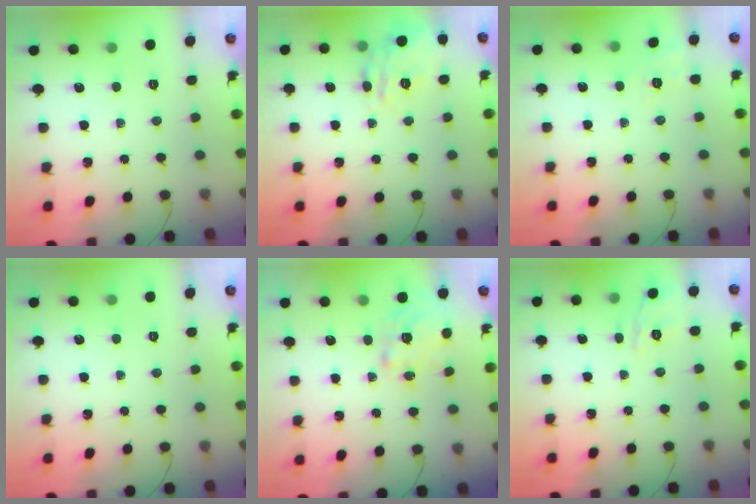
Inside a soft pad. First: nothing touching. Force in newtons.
{"total": 16.0, "press": 16.0, "slide": 0.9}
{"total": 2.4, "press": 1.2, "slide": 2.1}
{"total": 0.0}
{"total": 2.3, "press": 2.3, "slide": 0.4}
{"total": 8.9, "press": 8.8, "slide": 1.8}